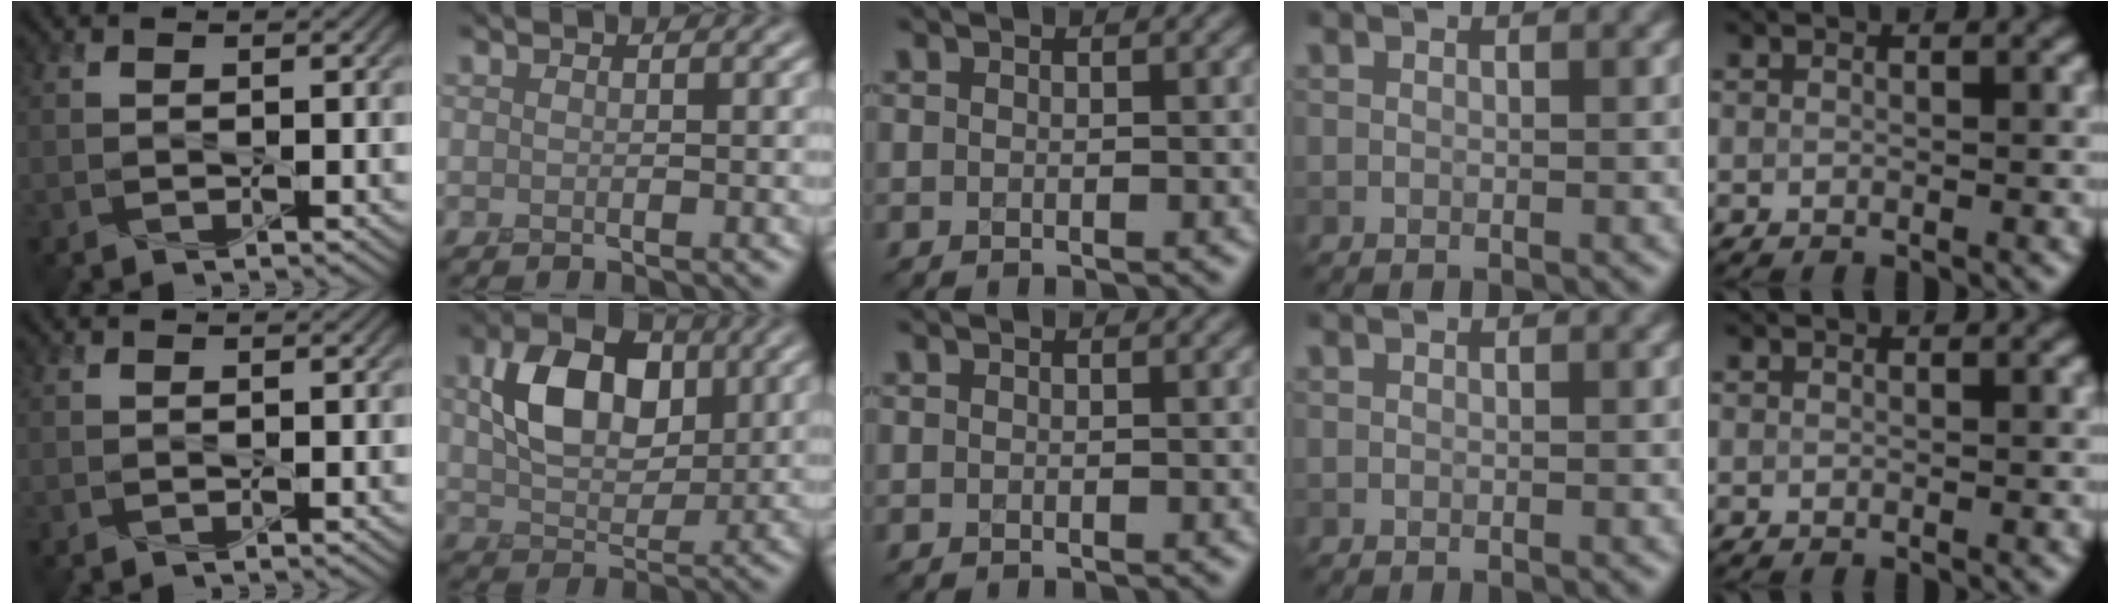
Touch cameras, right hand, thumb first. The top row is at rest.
{"index": {"total": 6.8, "force": [1.3, 4.6, 4.8], "torque": [-0.090, -0.001, 0.021]}}